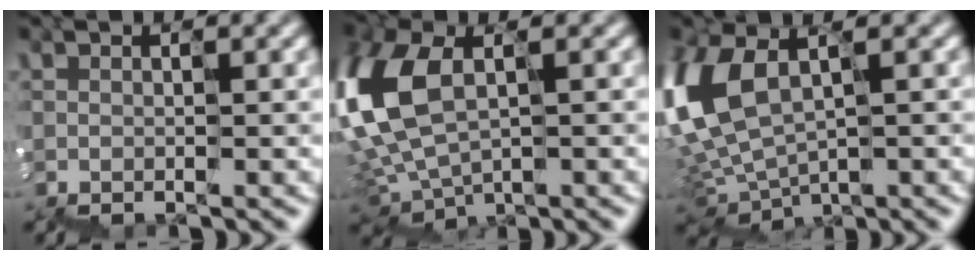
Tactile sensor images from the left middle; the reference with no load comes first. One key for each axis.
{"total": 8.9, "fx": 1.4, "fy": 5.3, "fz": 6.9, "tx": -0.225, "ty": 0.007, "tz": 0.031}
{"total": 8.1, "fx": 2.3, "fy": 4.6, "fz": 6.2, "tx": -0.200, "ty": 0.003, "tz": 0.055}